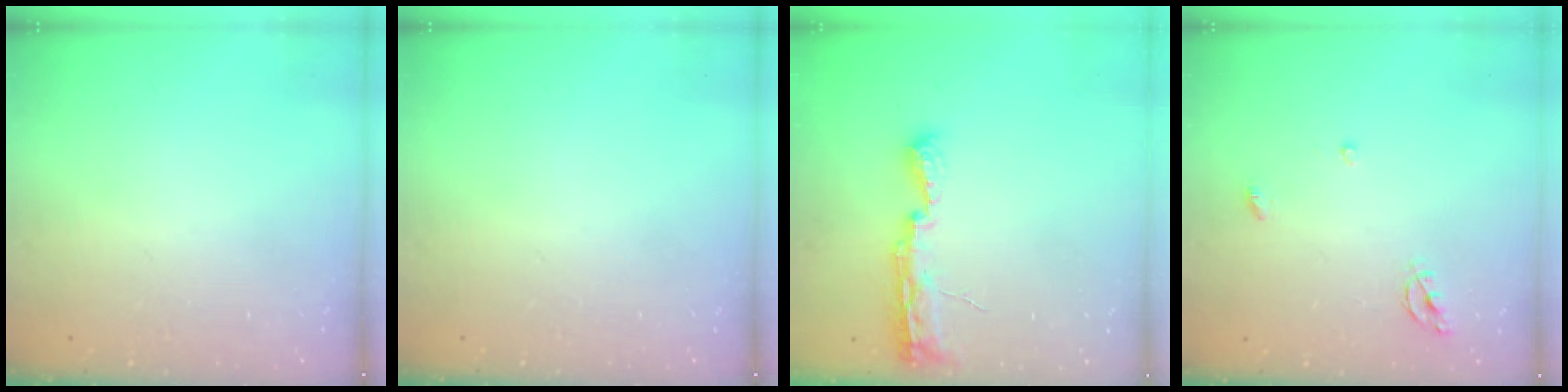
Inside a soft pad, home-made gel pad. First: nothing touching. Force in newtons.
{"total": 0.0}
{"total": 8.9, "press": 8.5, "slide": 2.3}
{"total": 5.5, "press": 5.5, "slide": 0.6}